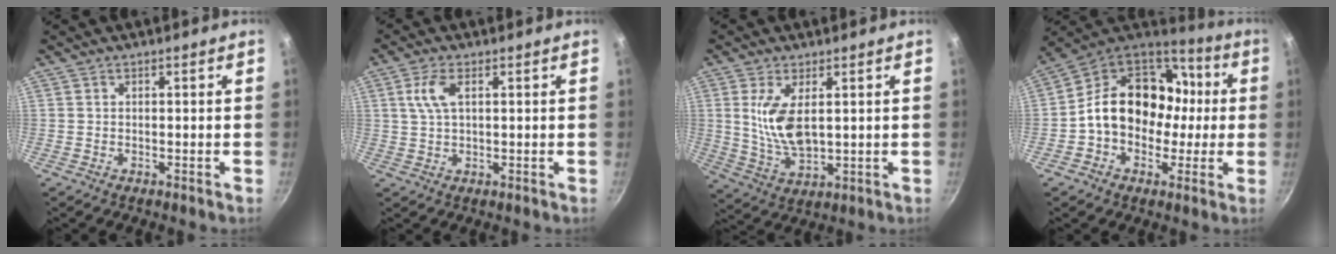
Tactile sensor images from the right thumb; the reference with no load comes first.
{"total": 4.7, "force": [1.5, 2.1, 3.9], "torque": [-0.093, 0.005, 0.030]}
{"total": 9.2, "force": [1.9, 4.3, 7.9], "torque": [-0.154, -0.017, 0.050]}
{"total": 19.0, "force": [-0.8, 14.3, 12.4], "torque": [-0.160, 0.054, -0.016]}